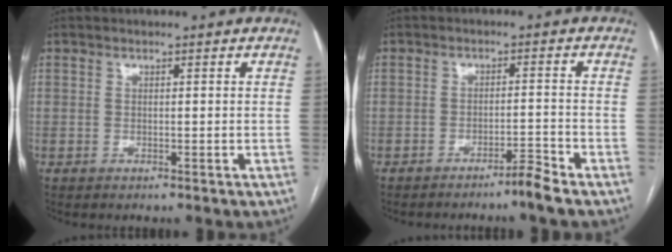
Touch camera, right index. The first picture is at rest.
{"total": 3.0, "force": [-2.6, -0.7, 1.4], "torque": [-0.021, -0.004, -0.045]}